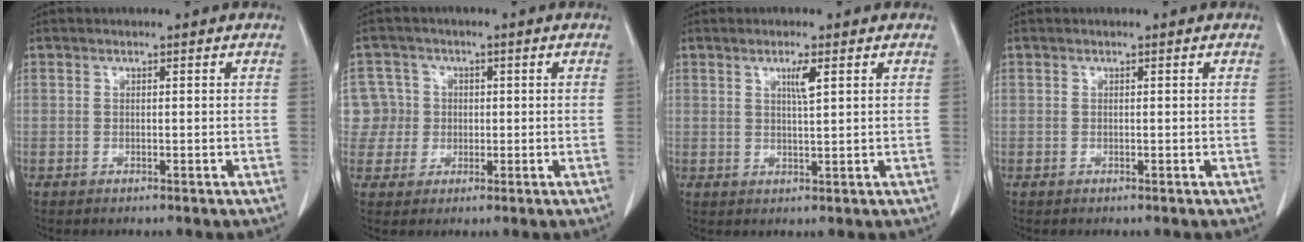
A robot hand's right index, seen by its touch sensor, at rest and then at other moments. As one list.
[{"total": 5.9, "force": [0.6, 5.9, -0.2], "torque": [0.012, 0.024, 0.016]}, {"total": 2.8, "force": [1.4, 0.1, 2.5], "torque": [-0.045, -0.003, 0.024]}, {"total": 0.0}]